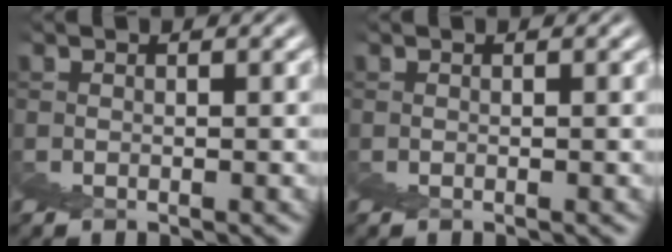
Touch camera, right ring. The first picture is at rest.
{"total": 0.0}